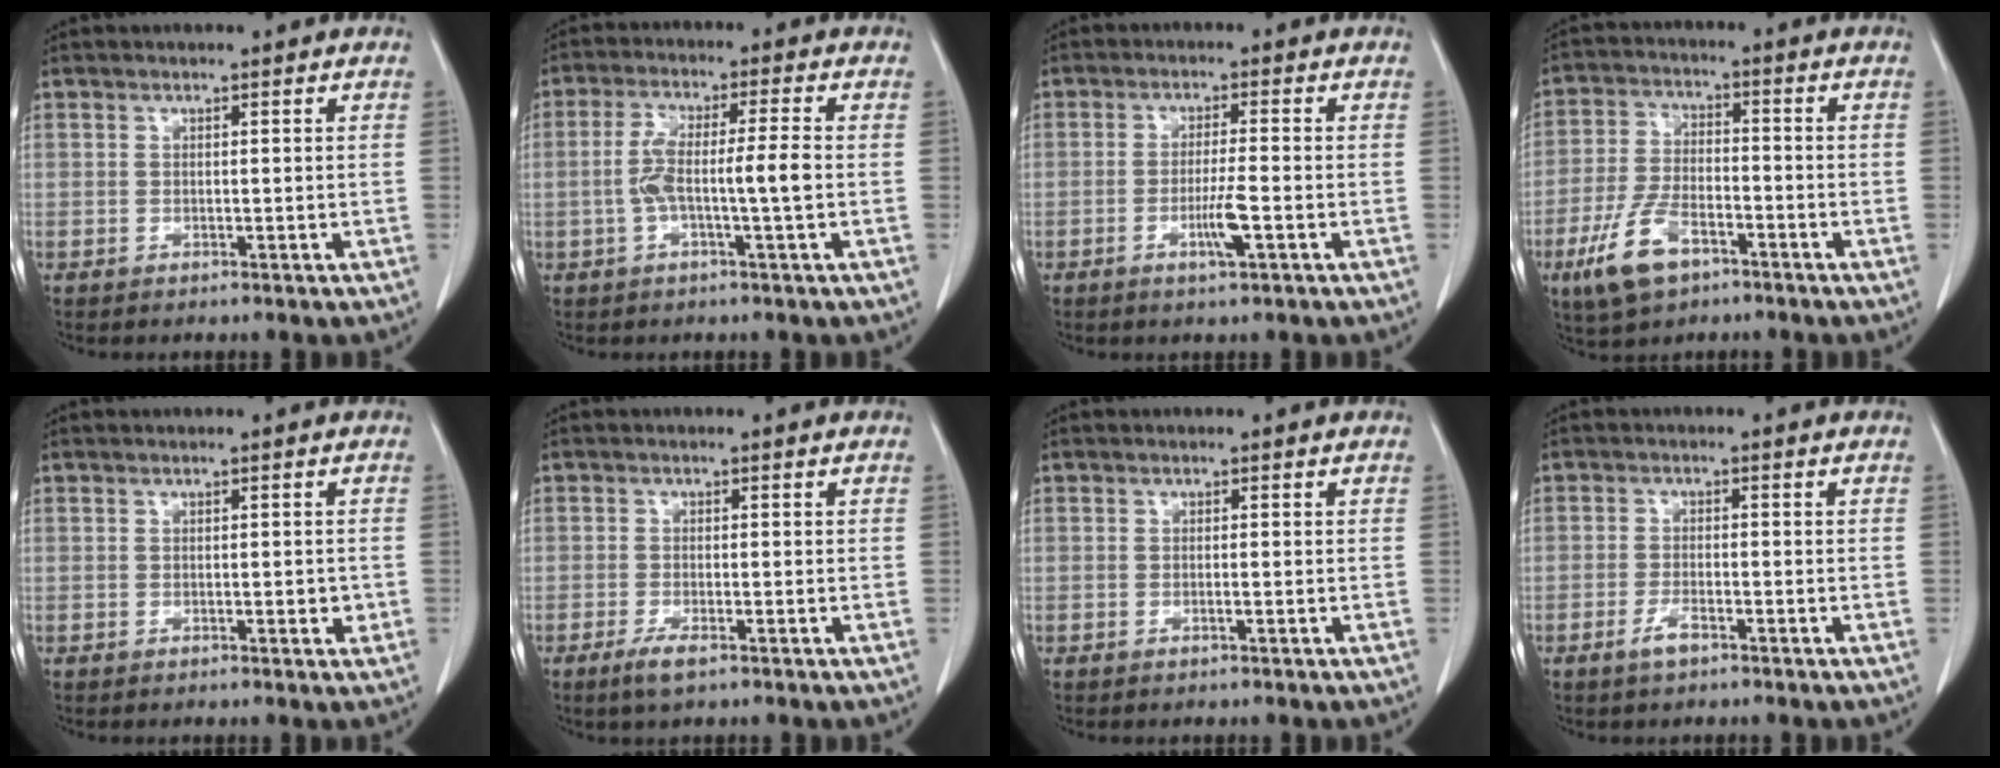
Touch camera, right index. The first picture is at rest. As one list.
[{"total": 7.0, "force": [-1.2, 0.2, 6.9], "torque": [-0.138, 0.014, -0.021]}, {"total": 4.4, "force": [-1.7, -0.1, 4.1], "torque": [-0.077, -0.007, -0.031]}, {"total": 9.4, "force": [-5.3, 4.2, 6.6], "torque": [-0.151, -0.003, -0.097]}, {"total": 1.5, "force": [-0.3, 0.7, 1.3], "torque": [-0.016, 0.000, -0.002]}, {"total": 2.7, "force": [-1.7, 0.5, 2.1], "torque": [-0.044, -0.004, -0.031]}, {"total": 0.6, "force": [-0.3, 0.0, 0.5], "torque": [-0.012, 0.000, -0.004]}, {"total": 2.6, "force": [-1.7, 0.7, 1.8], "torque": [-0.040, 0.000, -0.033]}]